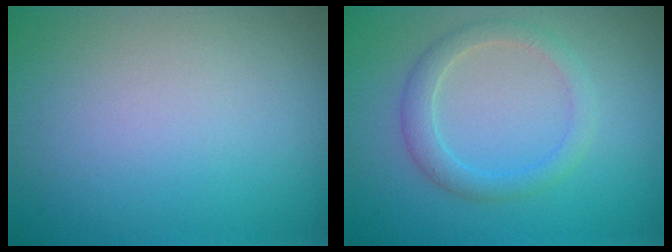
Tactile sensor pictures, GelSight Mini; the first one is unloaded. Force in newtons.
{"total": 2.4, "press": 2.4, "slide": 0.1}